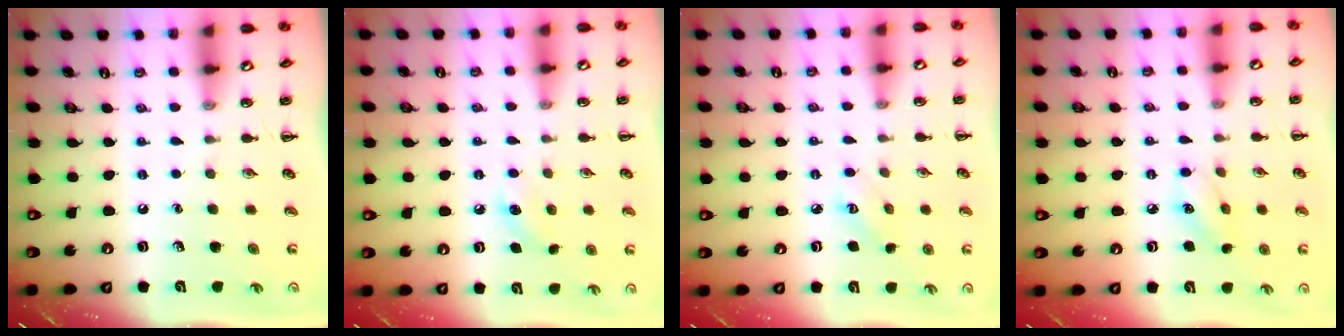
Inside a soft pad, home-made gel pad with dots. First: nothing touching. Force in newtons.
{"total": 5.2, "press": 5.0, "slide": 1.5}
{"total": 3.2, "press": 3.1, "slide": 0.9}
{"total": 6.0, "press": 5.9, "slide": 1.2}